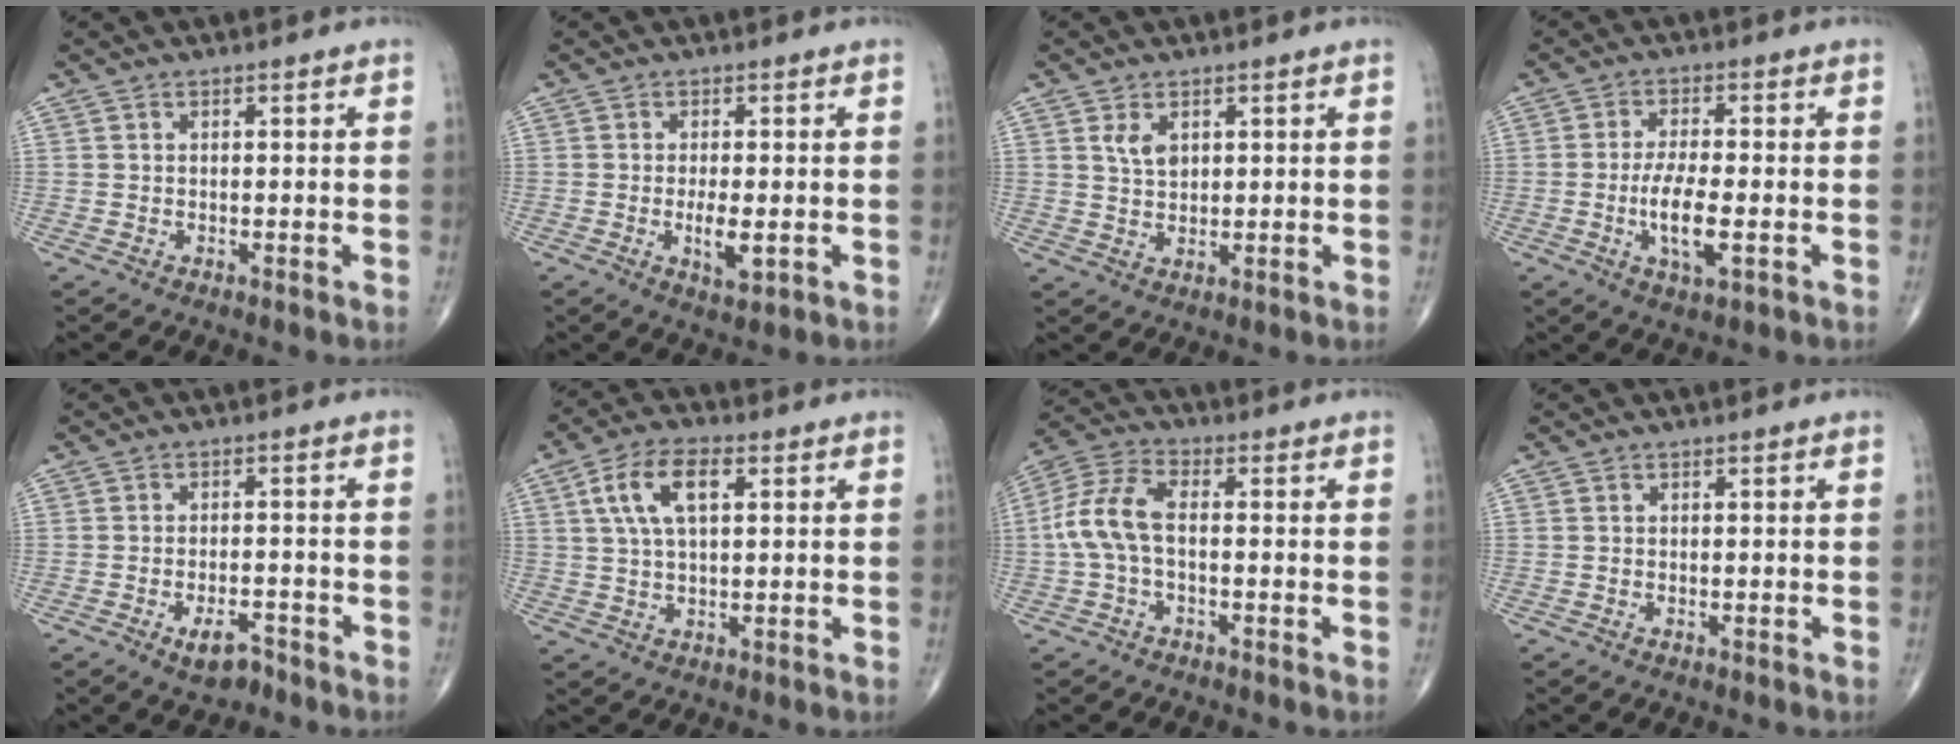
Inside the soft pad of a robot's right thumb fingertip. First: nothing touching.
{"total": 4.5, "force": [-1.0, 1.6, 4.1], "torque": [-0.073, -0.009, -0.015]}
{"total": 3.7, "force": [1.5, 2.4, 2.5], "torque": [-0.036, -0.010, 0.031]}
{"total": 7.9, "force": [-1.9, 2.5, 7.2], "torque": [-0.141, -0.001, -0.035]}
{"total": 4.6, "force": [-2.9, 2.1, 2.9], "torque": [-0.043, 0.014, -0.046]}
{"total": 9.5, "force": [2.9, 4.6, 7.8], "torque": [-0.150, 0.011, 0.050]}
{"total": 8.8, "force": [-0.8, 4.5, 7.5], "torque": [-0.169, 0.028, -0.023]}
{"total": 0.0}